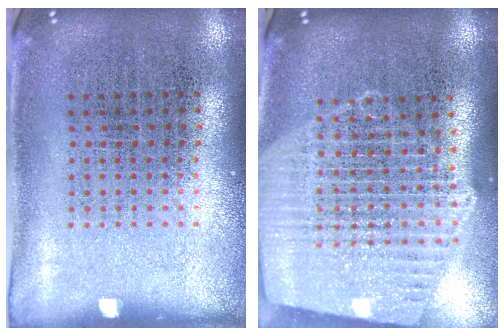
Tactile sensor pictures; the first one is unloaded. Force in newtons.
{"total": 2.2, "press": 2.0, "slide": 1.0}